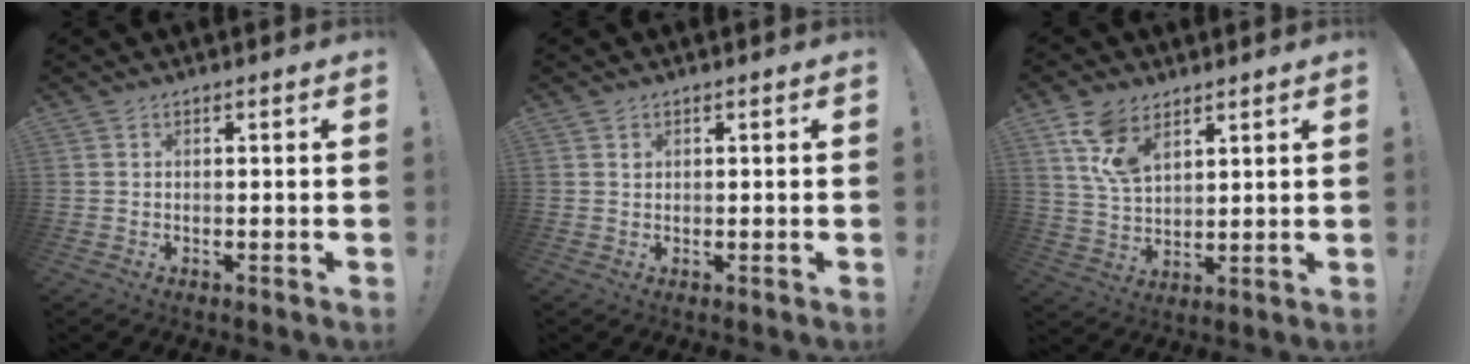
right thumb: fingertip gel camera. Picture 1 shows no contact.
{"total": 0.6, "force": [0.3, 0.5, 0.0], "torque": [0.002, -0.001, 0.006]}
{"total": 10.2, "force": [6.4, 5.7, 5.5], "torque": [-0.110, -0.020, 0.127]}